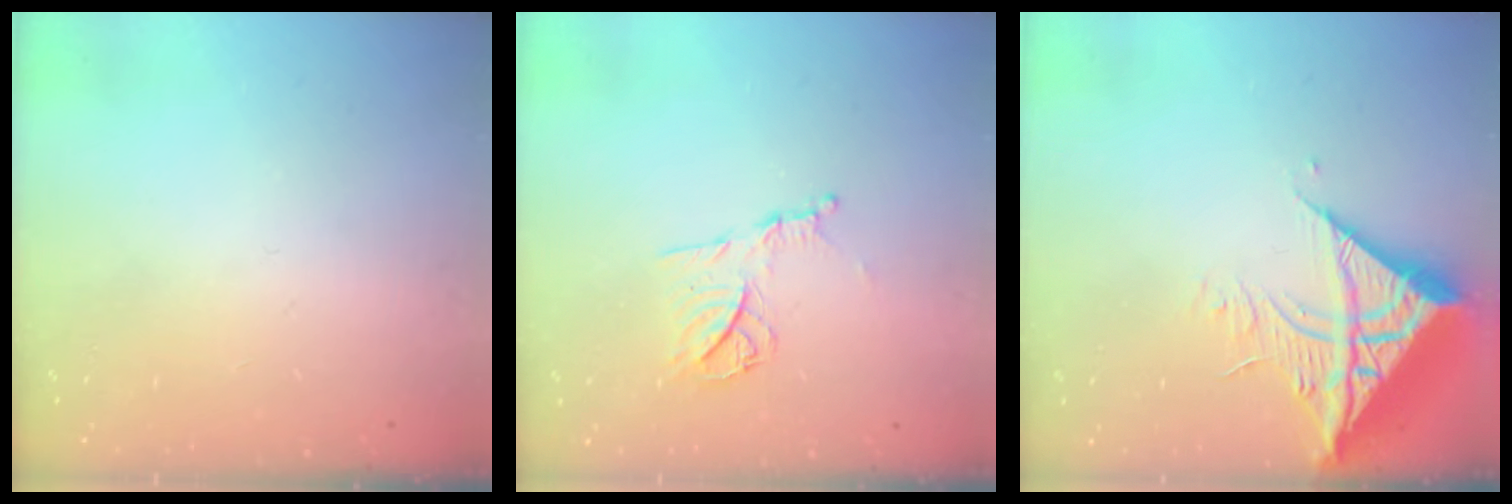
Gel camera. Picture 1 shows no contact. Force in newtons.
{"total": 11.0, "press": 10.9, "slide": 1.1}
{"total": 11.2, "press": 11.1, "slide": 1.4}